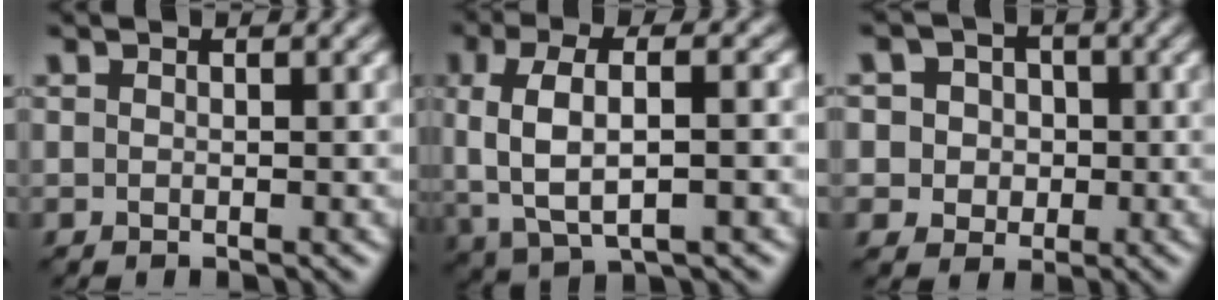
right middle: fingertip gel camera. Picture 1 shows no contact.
{"total": 6.3, "force": [0.2, 2.9, 5.6], "torque": [-0.117, 0.002, 0.002]}
{"total": 5.9, "force": [1.5, 5.3, 2.1], "torque": [-0.032, 0.028, 0.003]}